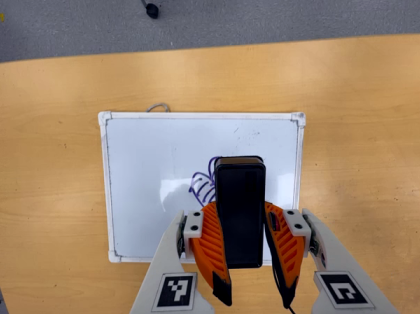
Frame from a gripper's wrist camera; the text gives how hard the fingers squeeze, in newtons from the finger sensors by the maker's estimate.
{"total": 8.0, "left": 6.3, "right": 9.6}